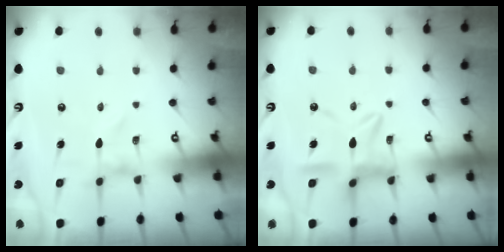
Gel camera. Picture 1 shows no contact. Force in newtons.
{"total": 13.7, "press": 13.7, "slide": 1.2}